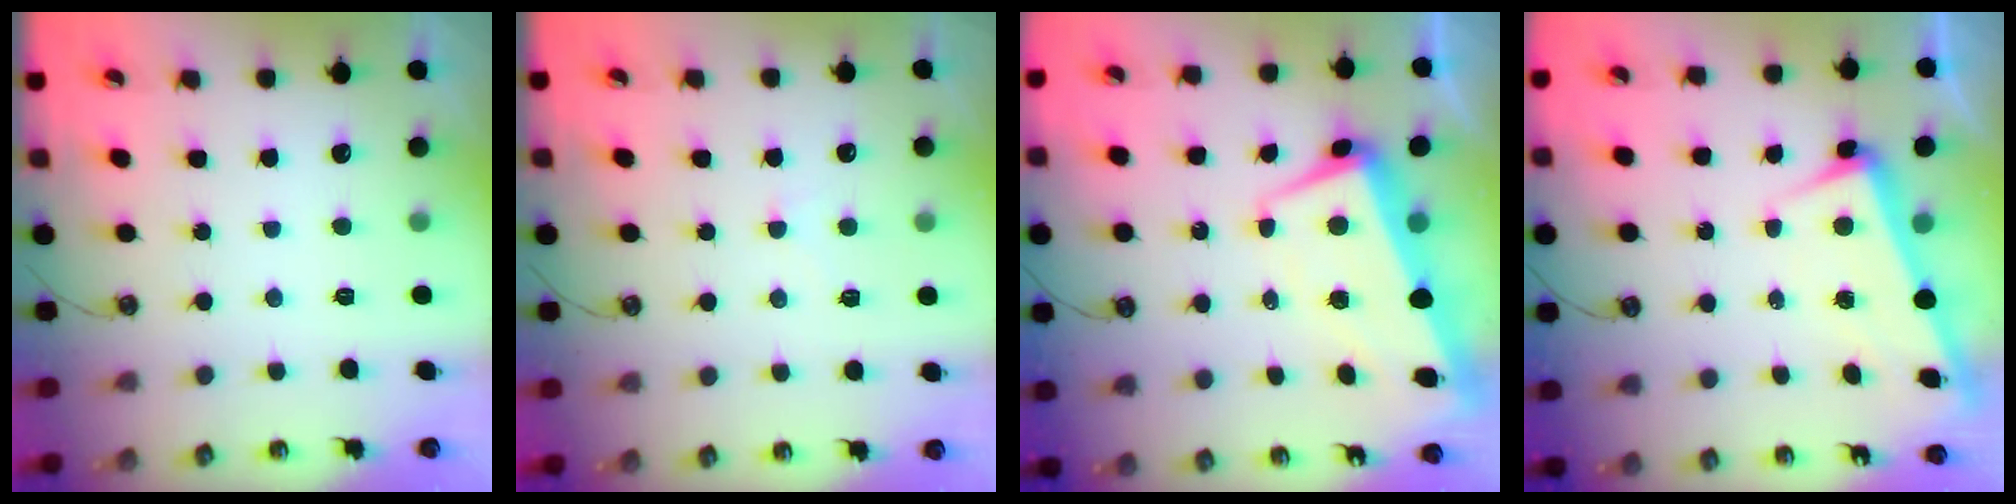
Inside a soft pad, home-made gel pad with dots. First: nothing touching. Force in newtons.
{"total": 0.5, "press": 0.3, "slide": 0.4}
{"total": 2.8, "press": 2.3, "slide": 1.6}
{"total": 3.0, "press": 2.9, "slide": 0.8}